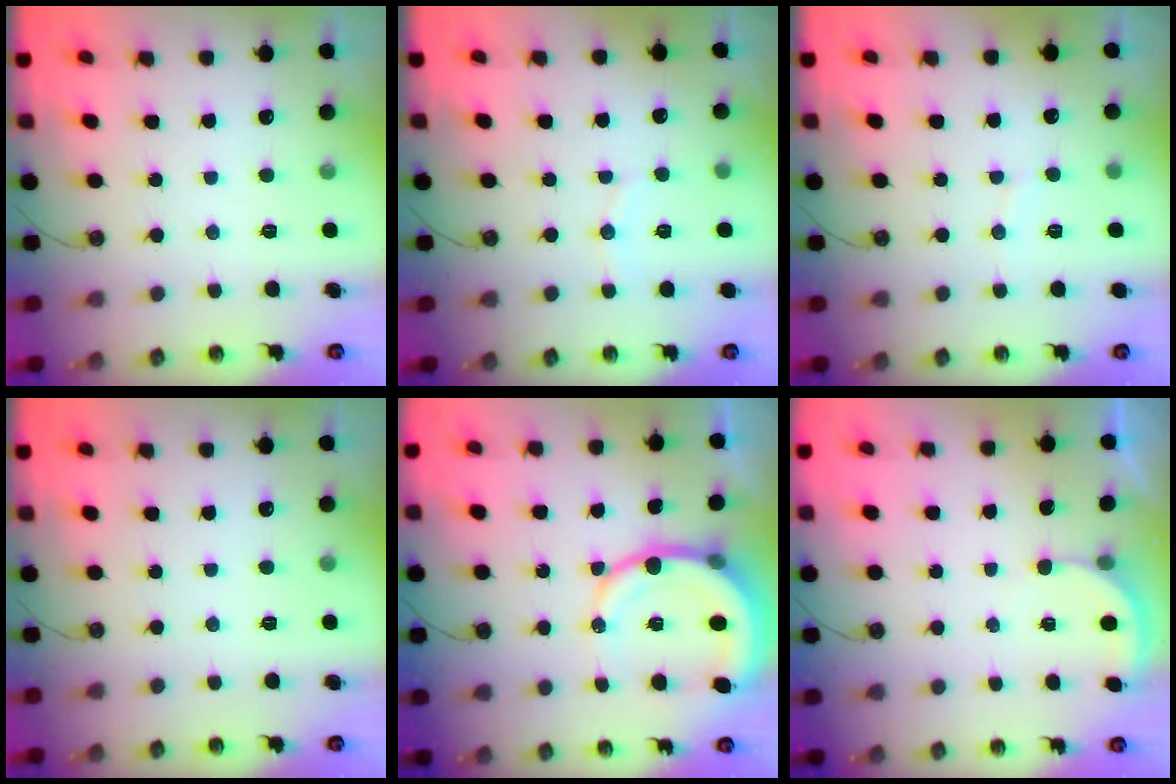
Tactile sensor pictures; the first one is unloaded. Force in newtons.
{"total": 4.5, "press": 4.4, "slide": 0.9}
{"total": 2.5, "press": 2.5, "slide": 0.2}
{"total": 0.0}
{"total": 12.2, "press": 12.0, "slide": 2.4}
{"total": 2.3, "press": 2.3, "slide": 0.2}